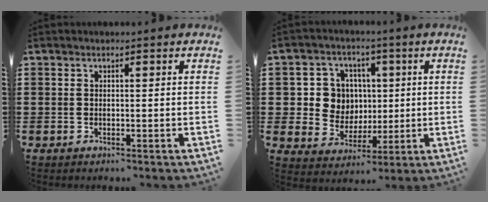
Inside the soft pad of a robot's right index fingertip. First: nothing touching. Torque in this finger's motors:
{"motor_torque": [0.33, 0.29, 0.52, 0.05]}